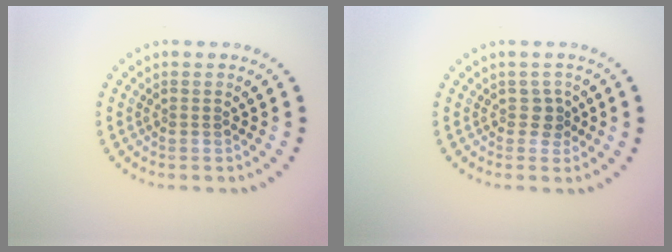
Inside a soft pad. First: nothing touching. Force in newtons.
{"total": 1.3, "press": 1.0, "slide": 0.8}